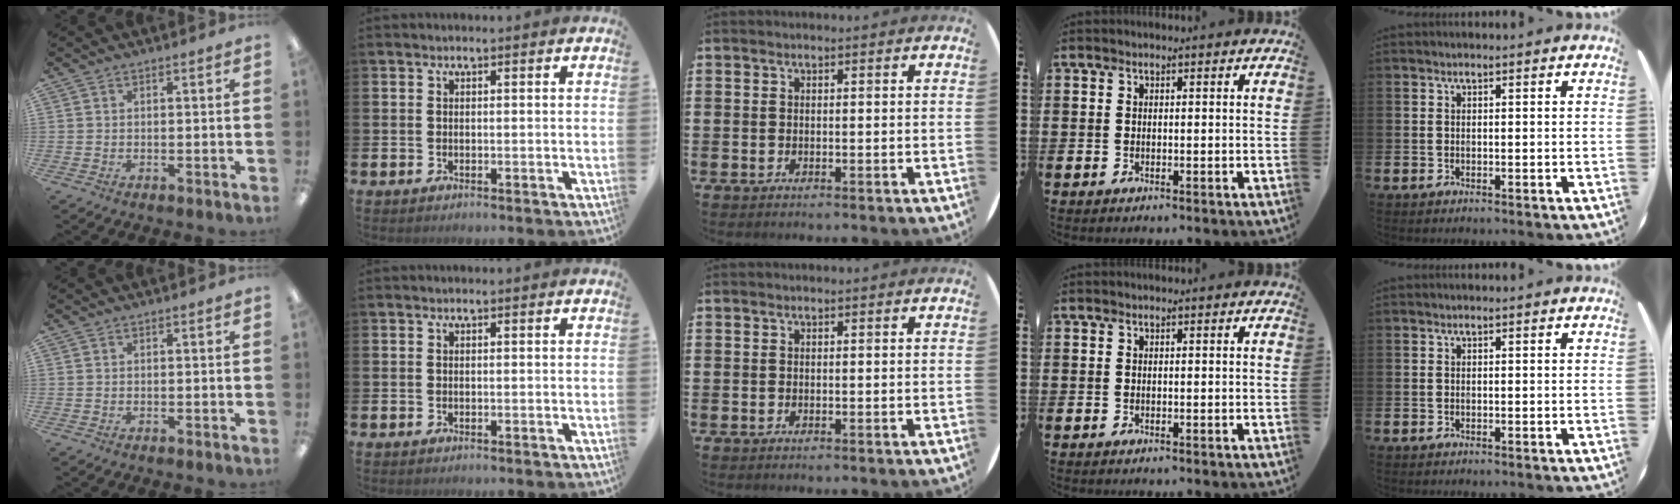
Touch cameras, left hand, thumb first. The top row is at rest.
{}